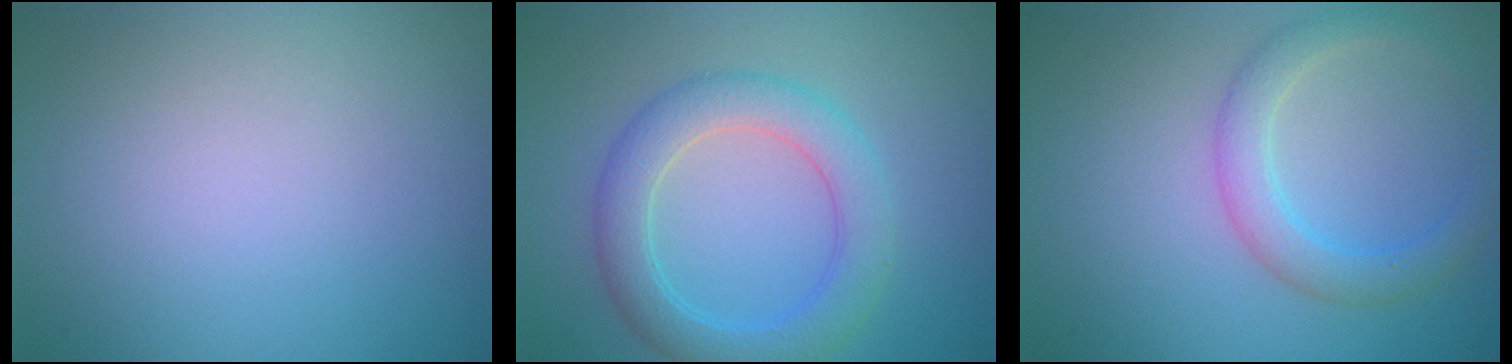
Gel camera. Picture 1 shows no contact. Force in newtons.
{"total": 4.5, "press": 4.5, "slide": 0.0}
{"total": 3.2, "press": 3.1, "slide": 0.3}